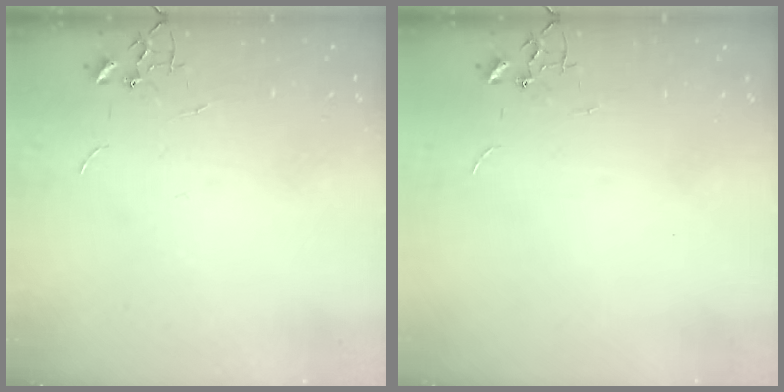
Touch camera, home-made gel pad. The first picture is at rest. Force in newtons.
{"total": 0.0}